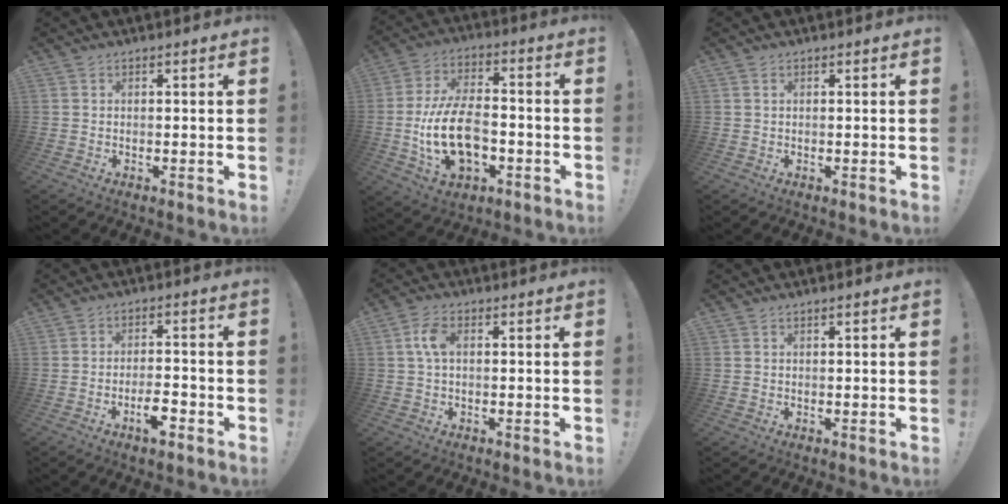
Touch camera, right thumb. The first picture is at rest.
{"total": 18.7, "force": [-4.6, 11.5, 14.0], "torque": [-0.256, 0.023, -0.077]}
{"total": 0.6, "force": [0.3, 0.3, 0.4], "torque": [-0.017, 0.005, 0.008]}
{"total": 6.5, "force": [-3.6, 2.2, 4.9], "torque": [-0.077, 0.015, -0.059]}
{"total": 5.2, "force": [0.8, 2.7, 4.4], "torque": [-0.086, 0.008, 0.012]}
{"total": 0.8, "force": [0.5, 0.1, 0.6], "torque": [-0.014, 0.001, 0.009]}